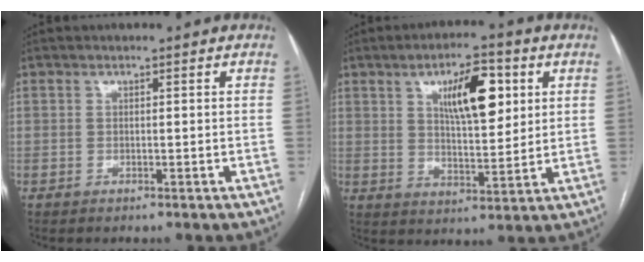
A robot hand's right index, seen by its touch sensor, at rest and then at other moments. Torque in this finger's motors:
{"motor_torque": [1.13, 1.01, 0.45, 0.11]}